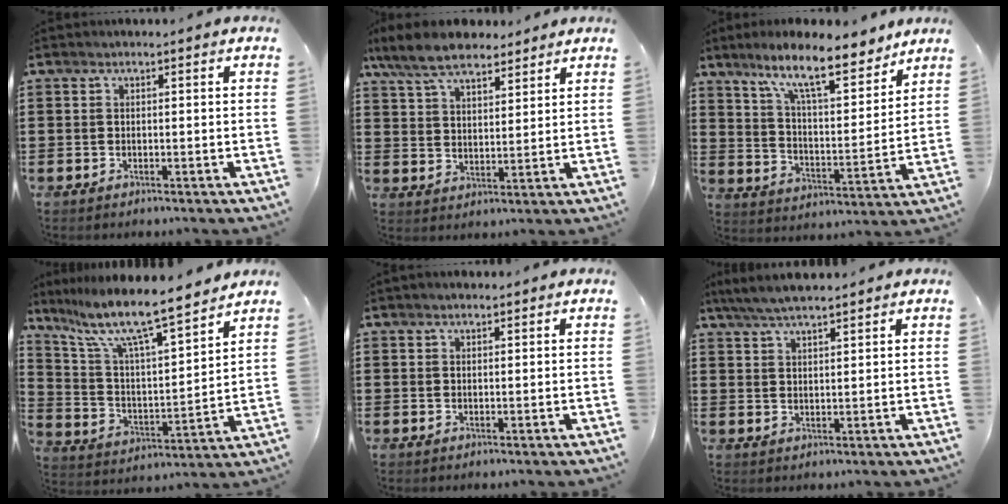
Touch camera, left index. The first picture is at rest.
{"total": 8.7, "force": [7.3, 3.0, 3.7], "torque": [-0.097, -0.009, 0.137]}
{"total": 12.1, "force": [9.3, 2.3, 7.4], "torque": [-0.152, -0.035, 0.160]}
{"total": 10.2, "force": [8.5, 1.0, 5.6], "torque": [-0.144, -0.058, 0.140]}
{"total": 0.9, "force": [0.8, 0.3, 0.4], "torque": [-0.008, 0.003, 0.015]}
{"total": 4.7, "force": [4.2, 0.6, 2.2], "torque": [-0.053, -0.006, 0.078]}